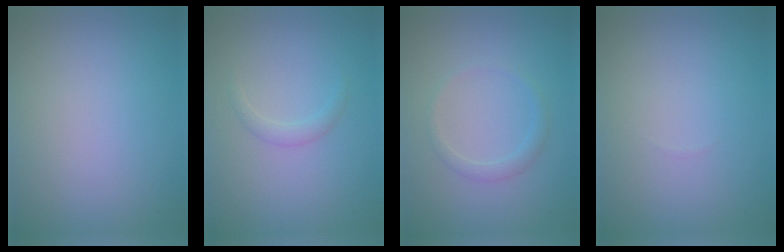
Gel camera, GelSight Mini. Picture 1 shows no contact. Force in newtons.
{"total": 1.1, "press": 1.1, "slide": 0.1}
{"total": 1.3, "press": 1.3, "slide": 0.1}
{"total": 0.0}